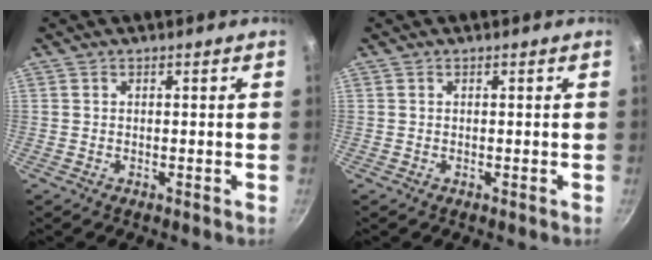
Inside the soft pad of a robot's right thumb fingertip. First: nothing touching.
{"total": 0.0}